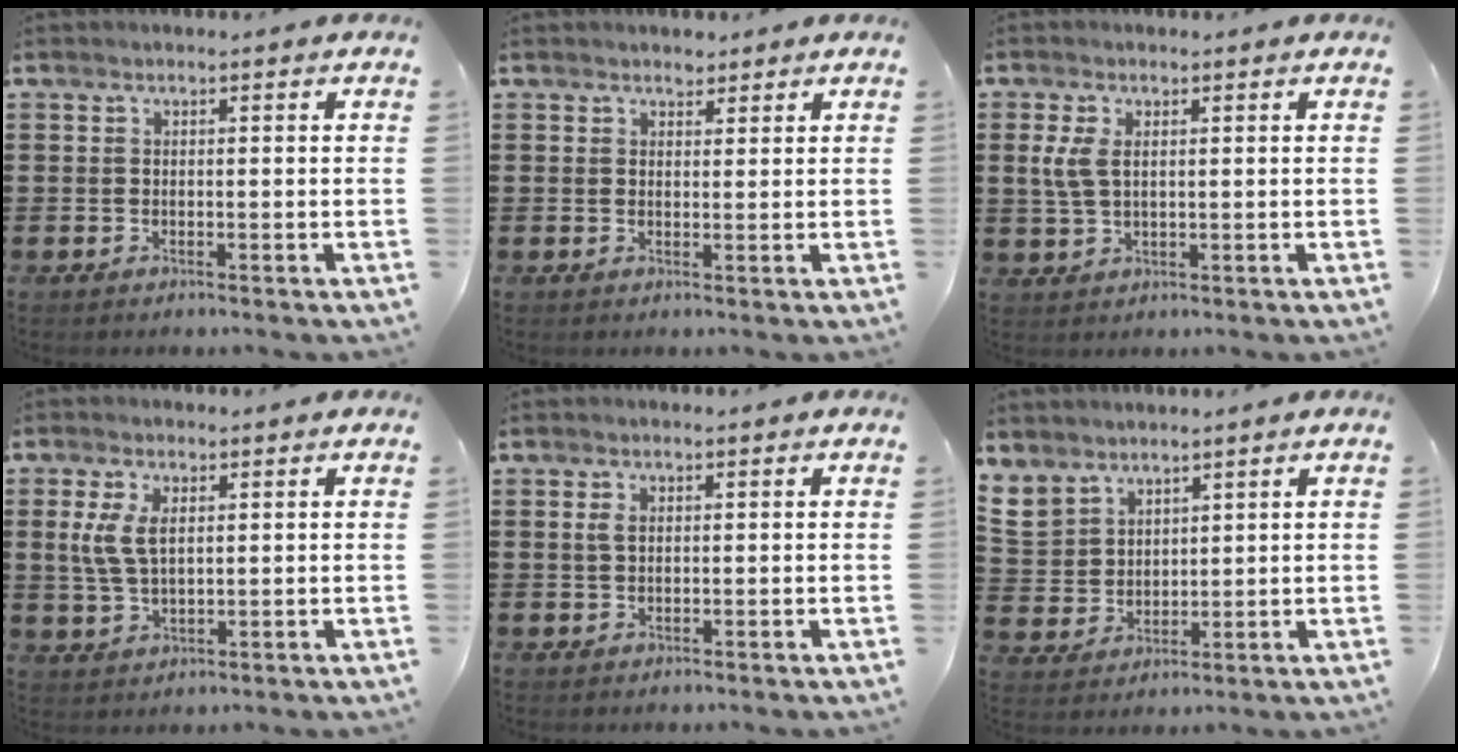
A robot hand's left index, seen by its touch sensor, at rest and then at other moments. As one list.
[{"total": 1.8, "force": [1.6, 0.9, 0.2], "torque": [0.000, 0.004, 0.029]}, {"total": 4.1, "force": [0.9, 2.1, 3.4], "torque": [-0.089, 0.003, 0.011]}, {"total": 5.5, "force": [1.5, 2.7, 4.5], "torque": [-0.119, 0.001, 0.019]}, {"total": 1.9, "force": [0.5, 1.1, 1.5], "torque": [-0.034, 0.006, 0.008]}, {"total": 4.9, "force": [3.9, 3.0, 0.1], "torque": [-0.030, -0.010, 0.073]}]